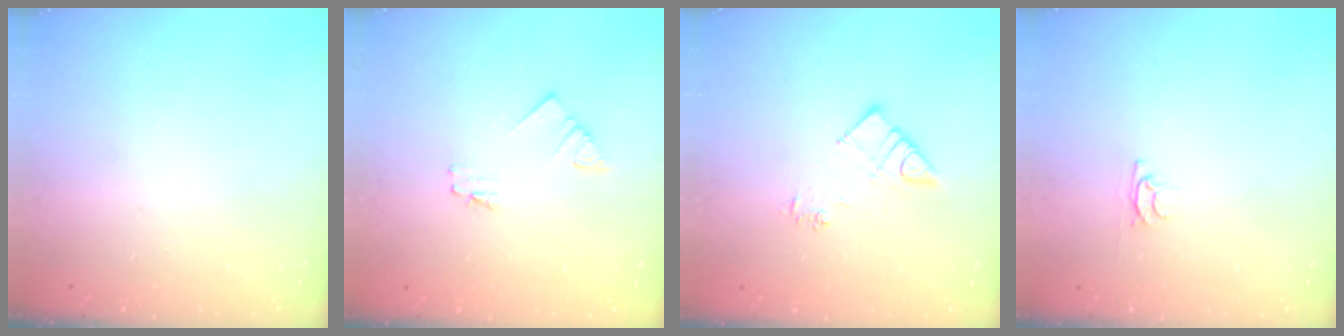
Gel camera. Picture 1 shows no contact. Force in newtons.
{"total": 1.2, "press": 1.2, "slide": 0.1}
{"total": 7.7, "press": 7.7, "slide": 0.2}
{"total": 3.3, "press": 3.3, "slide": 0.5}